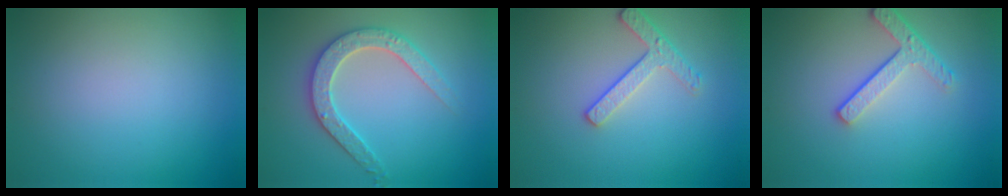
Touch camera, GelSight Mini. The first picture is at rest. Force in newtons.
{"total": 3.3, "press": 3.3, "slide": 0.6}
{"total": 2.4, "press": 2.3, "slide": 0.8}
{"total": 3.4, "press": 2.5, "slide": 2.3}